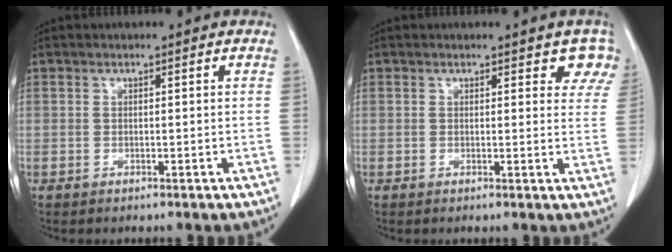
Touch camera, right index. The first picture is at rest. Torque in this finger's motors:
{"motor_torque": [0.08, 0.16, 0.05, 0.00]}